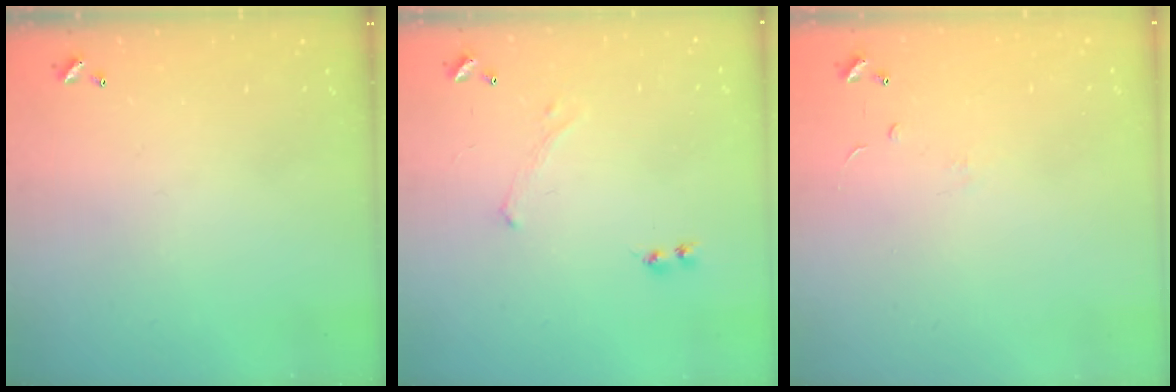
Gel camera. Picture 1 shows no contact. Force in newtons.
{"total": 0.0}
{"total": 6.5, "press": 6.5, "slide": 0.6}